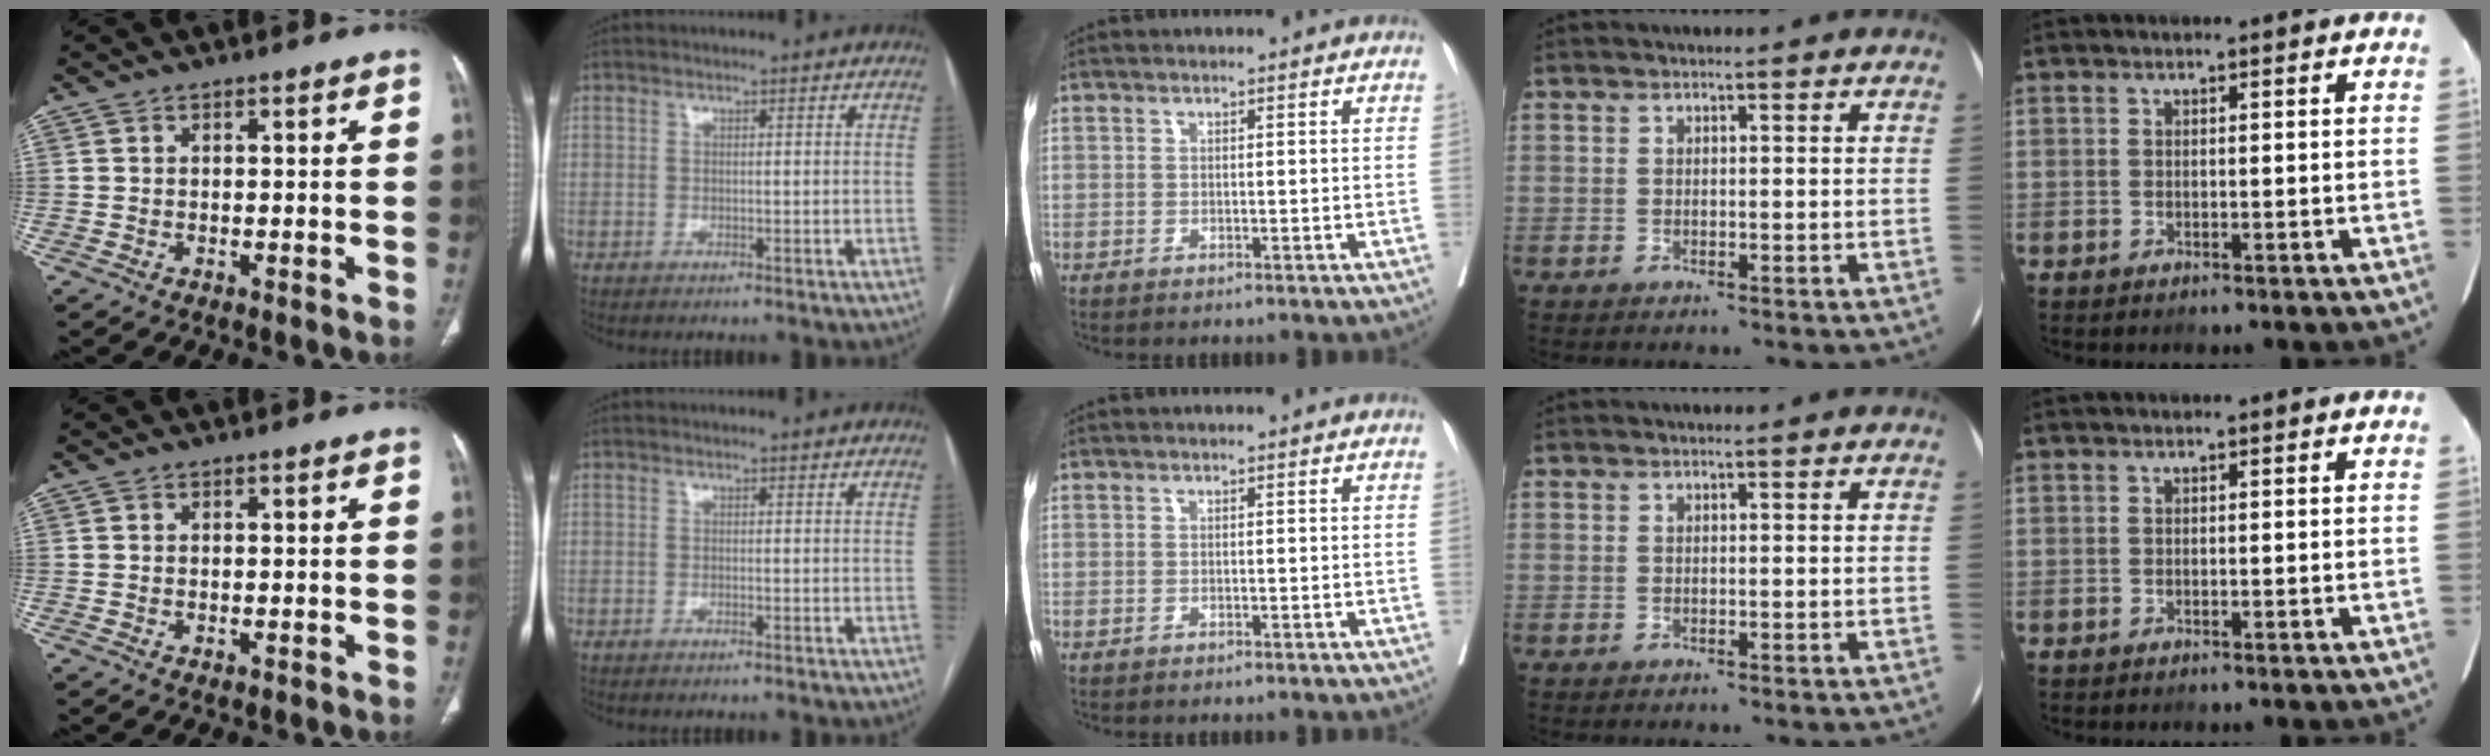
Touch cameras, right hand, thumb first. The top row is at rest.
{"thumb": {"total": 0.6, "force": [-0.2, 0.3, 0.5], "torque": [-0.011, -0.003, -0.001]}}